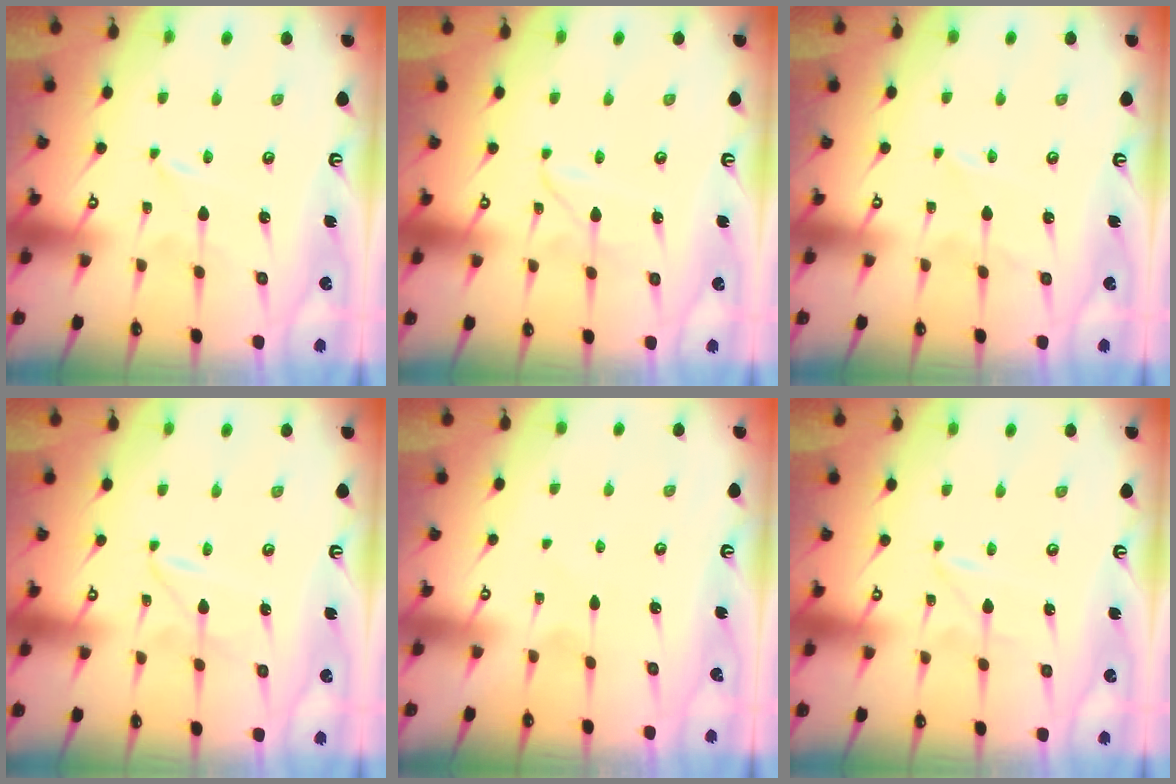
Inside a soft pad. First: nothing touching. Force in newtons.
{"total": 1.9, "press": 1.9, "slide": 0.2}
{"total": 2.8, "press": 2.8, "slide": 0.3}
{"total": 2.2, "press": 2.2, "slide": 0.1}
{"total": 1.7, "press": 1.7, "slide": 0.2}
{"total": 1.5, "press": 1.5, "slide": 0.2}